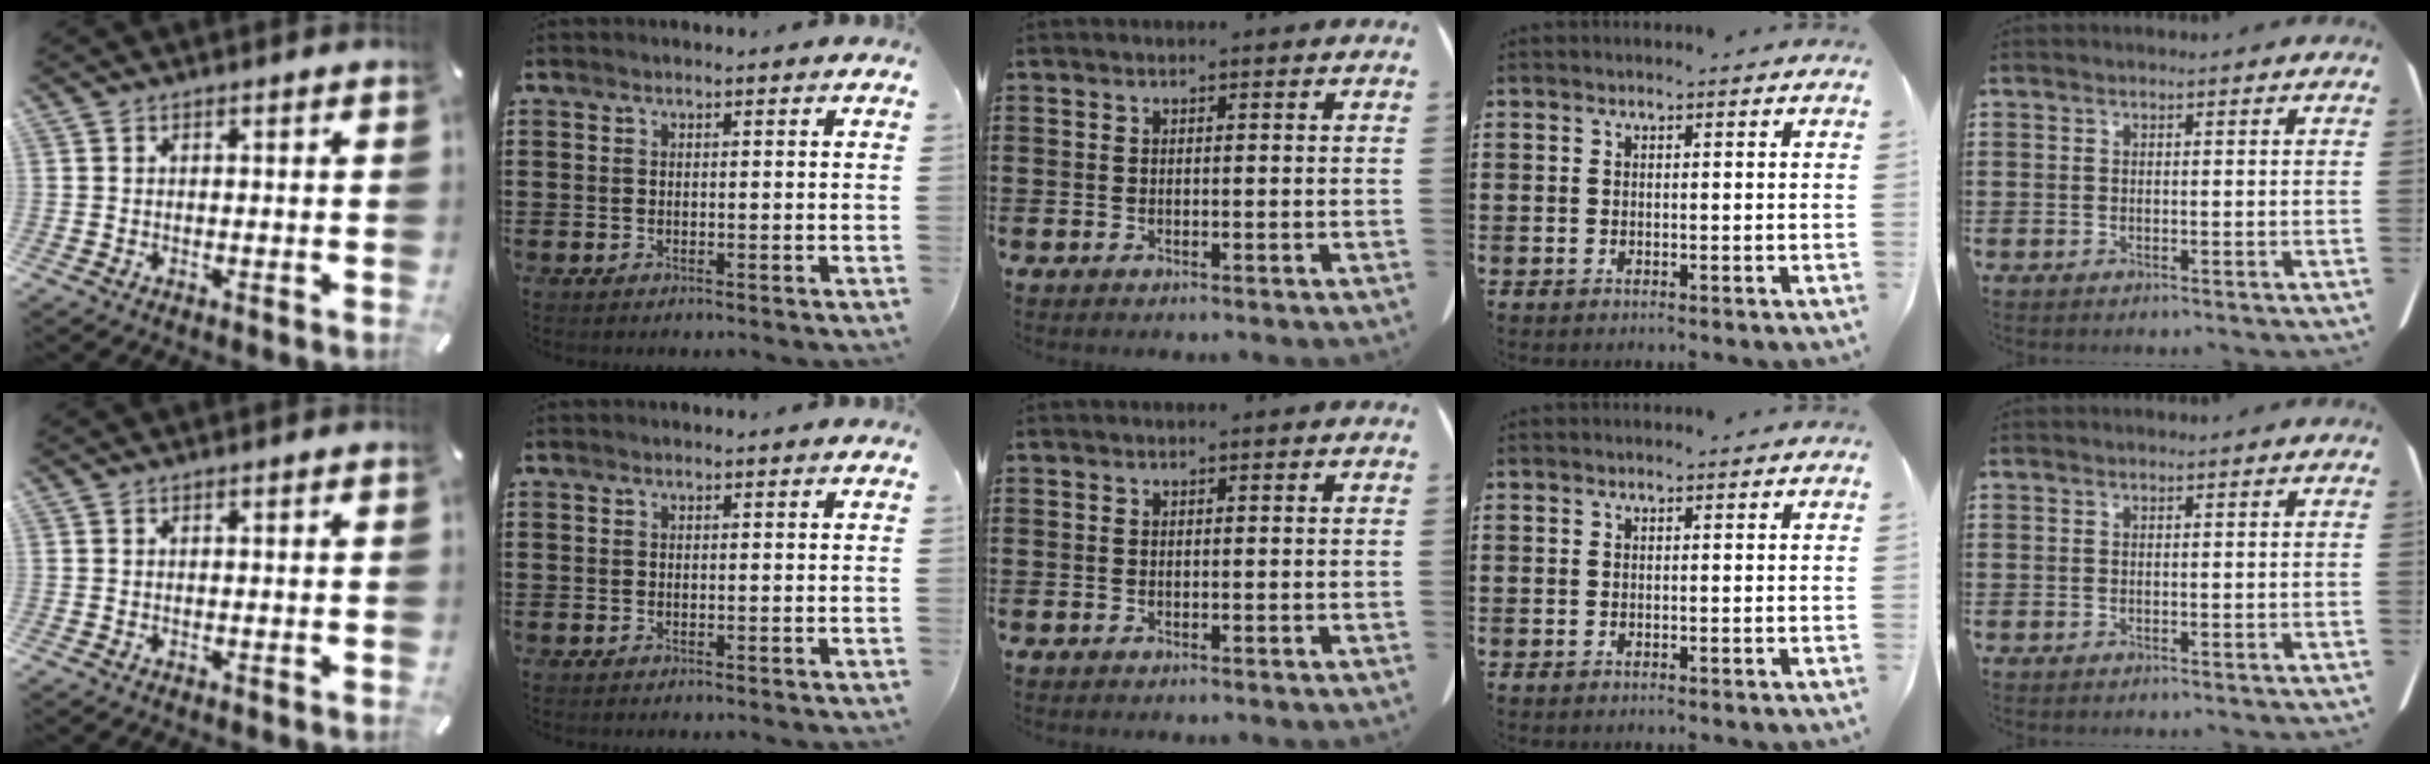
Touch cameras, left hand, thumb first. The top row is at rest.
{}